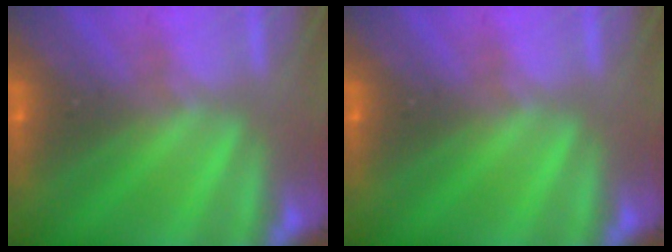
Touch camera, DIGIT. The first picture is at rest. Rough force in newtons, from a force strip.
{"total": 0.0}